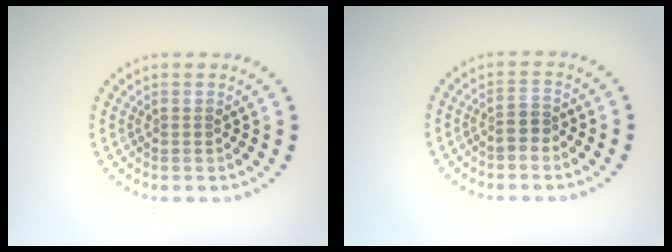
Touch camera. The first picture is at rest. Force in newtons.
{"total": 1.6, "press": 1.4, "slide": 0.7}